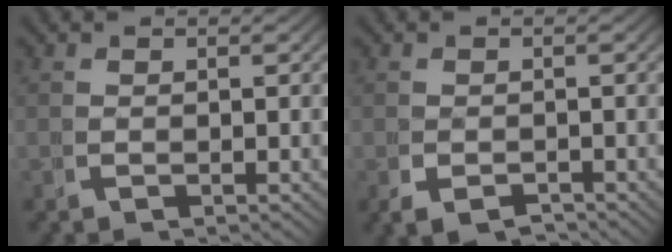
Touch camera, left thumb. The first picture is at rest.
{"total": 1.9, "force": [-1.1, 1.2, 1.0], "torque": [-0.026, -0.015, -0.013]}